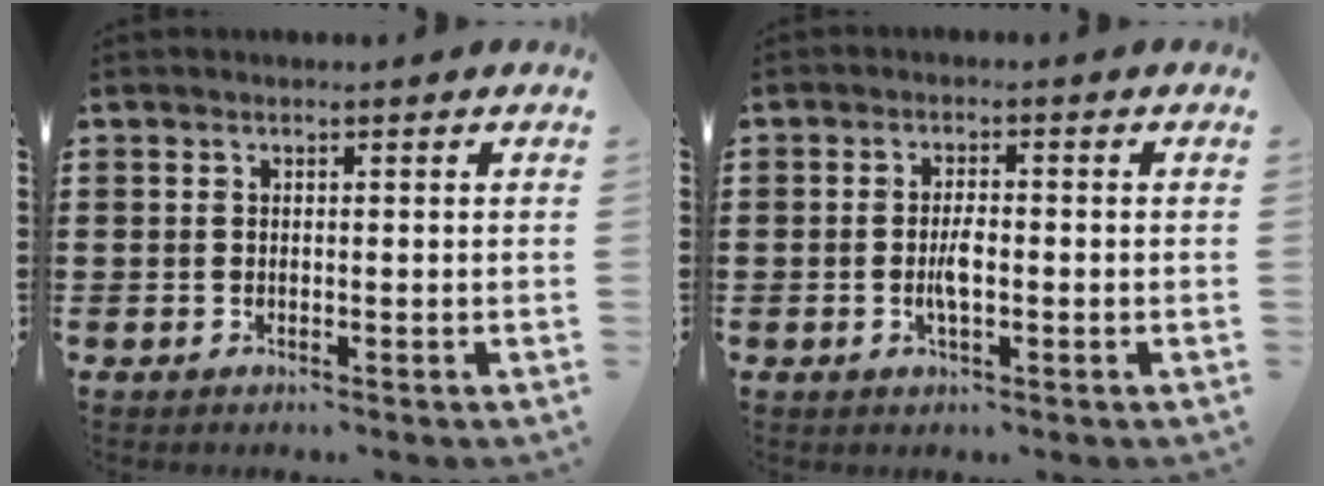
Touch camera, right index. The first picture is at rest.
{"total": 3.2, "force": [-0.6, 1.1, 3.0], "torque": [-0.067, -0.003, -0.016]}